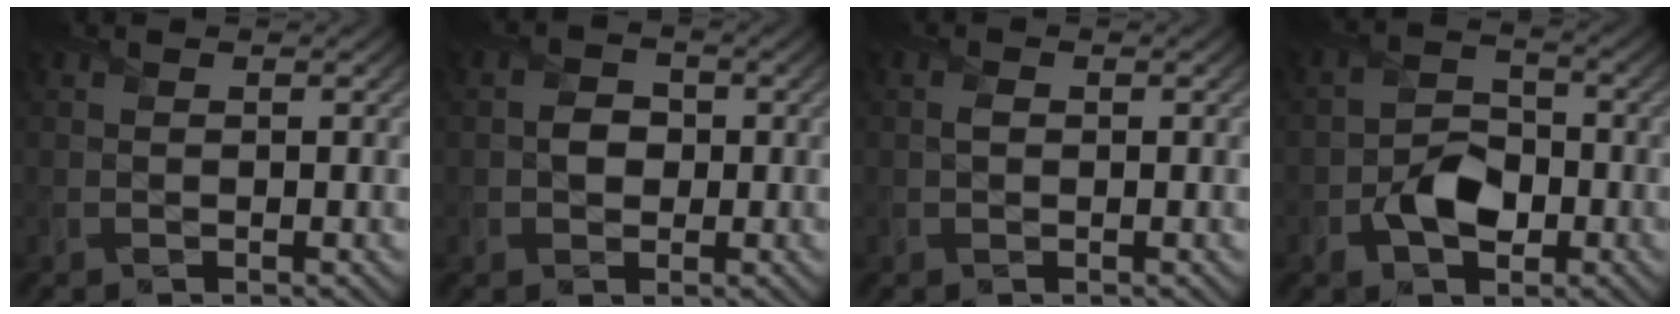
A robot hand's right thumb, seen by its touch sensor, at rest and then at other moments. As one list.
[{"total": 2.3, "force": [-0.4, 2.0, 1.0], "torque": [-0.014, -0.003, -0.014]}, {"total": 0.7, "force": [0.0, 0.6, 0.4], "torque": [-0.009, 0.000, -0.003]}, {"total": 5.3, "force": [-2.0, 3.7, 3.3], "torque": [-0.056, -0.001, -0.041]}]